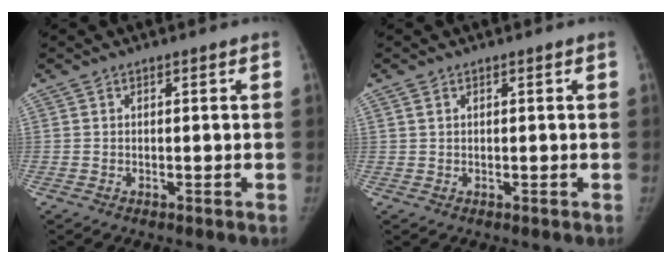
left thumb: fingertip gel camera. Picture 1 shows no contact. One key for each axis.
{"total": 0.8, "fx": 0.5, "fy": 0.4, "fz": 0.5, "tx": -0.011, "ty": 0.003, "tz": 0.010}